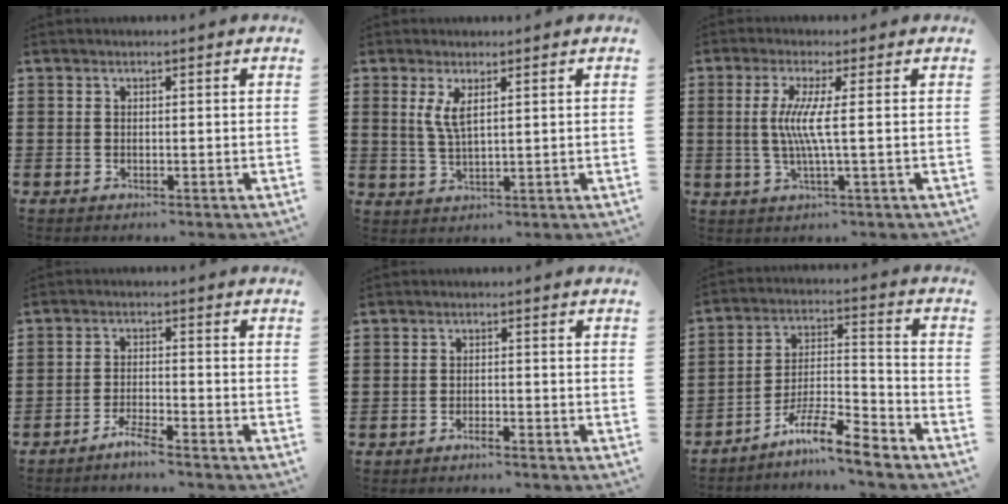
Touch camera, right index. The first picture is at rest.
{"total": 3.8, "force": [1.5, 1.1, 3.3], "torque": [-0.071, 0.003, 0.026]}
{"total": 5.8, "force": [0.2, -0.5, 5.8], "torque": [-0.123, -0.016, -0.005]}
{"total": 2.9, "force": [-2.6, -0.2, 1.1], "torque": [-0.028, 0.002, -0.052]}
{"total": 1.3, "force": [-1.2, 0.0, 0.6], "torque": [-0.013, -0.002, -0.022]}
{"total": 9.4, "force": [-7.8, 1.0, 5.2], "torque": [-0.089, 0.017, -0.149]}